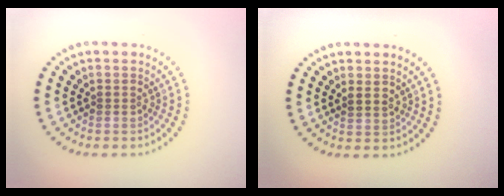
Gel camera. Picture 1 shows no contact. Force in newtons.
{"total": 0.6, "press": 0.5, "slide": 0.4}